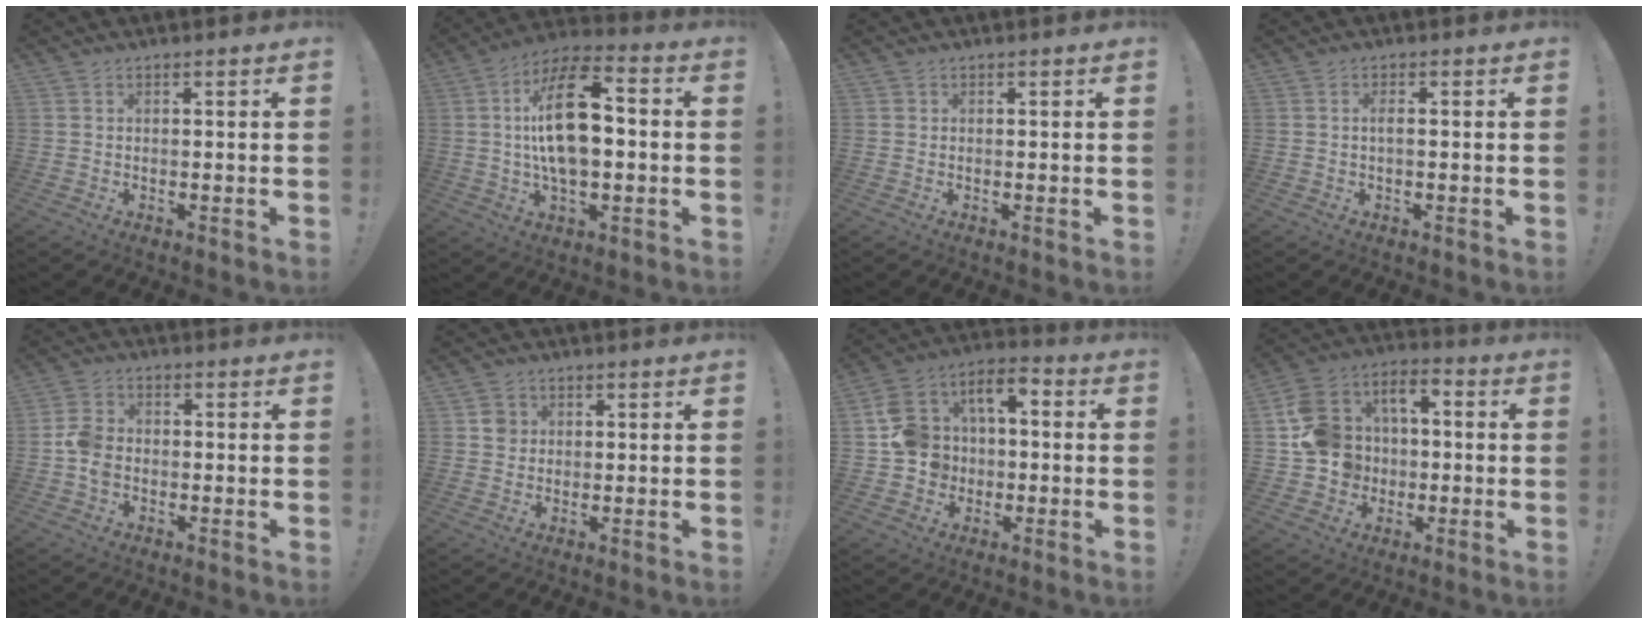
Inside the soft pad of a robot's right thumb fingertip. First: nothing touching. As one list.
[{"total": 19.1, "force": [1.0, 9.7, 16.4], "torque": [-0.283, 0.006, 0.009]}, {"total": 0.5, "force": [0.2, 0.5, -0.1], "torque": [0.001, 0.000, 0.005]}, {"total": 1.7, "force": [-0.4, 0.3, 1.6], "torque": [-0.036, 0.007, -0.007]}, {"total": 6.9, "force": [-1.8, 5.0, 4.4], "torque": [-0.090, 0.015, -0.028]}, {"total": 3.3, "force": [0.5, 3.2, 0.6], "torque": [0.002, 0.000, 0.008]}, {"total": 12.4, "force": [-1.3, 11.5, 4.6], "torque": [-0.083, 0.020, -0.016]}, {"total": 13.8, "force": [-1.4, 12.8, 5.1], "torque": [-0.098, 0.018, -0.015]}]